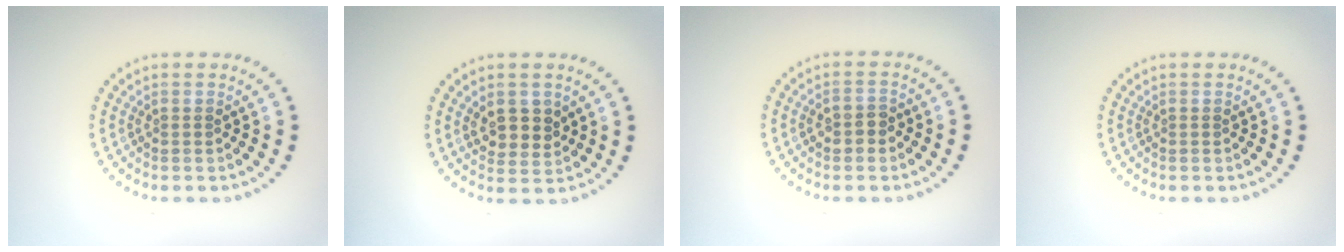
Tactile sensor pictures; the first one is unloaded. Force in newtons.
{"total": 2.8, "press": 2.7, "slide": 0.9}
{"total": 1.6, "press": 1.6, "slide": 0.2}
{"total": 0.0}